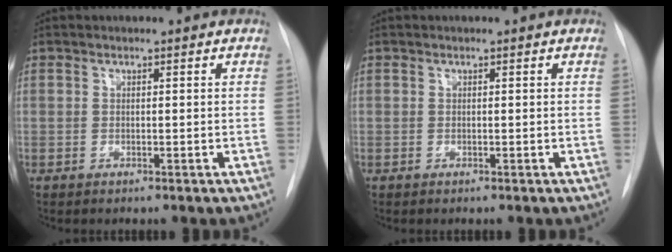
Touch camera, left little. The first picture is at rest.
{"total": 0.0}